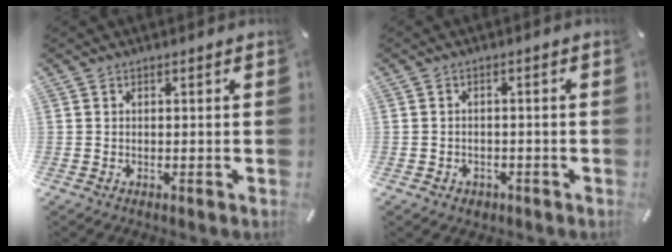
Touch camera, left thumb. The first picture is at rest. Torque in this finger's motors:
{"motor_torque": [-0.09, -0.06, 0.10, 0.16, 0.00]}